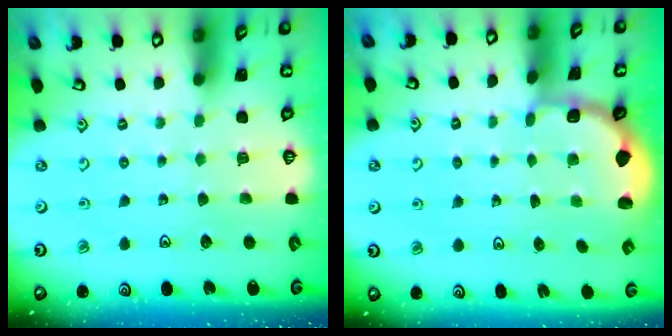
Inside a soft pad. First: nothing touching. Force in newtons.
{"total": 1.9, "press": 1.8, "slide": 0.7}